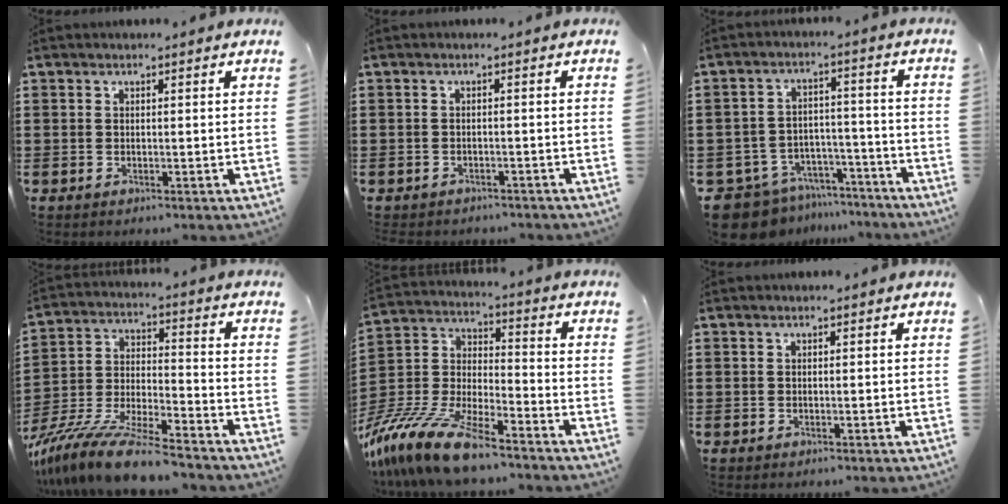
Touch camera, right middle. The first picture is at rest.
{"total": 1.2, "force": [-1.2, 0.3, -0.1], "torque": [-0.003, 0.002, -0.028]}
{"total": 8.9, "force": [-8.2, 3.0, 1.5], "torque": [-0.049, 0.023, -0.163]}
{"total": 11.5, "force": [-10.4, 0.6, 4.9], "torque": [-0.096, 0.015, -0.207]}
{"total": 13.5, "force": [-11.4, 2.2, 6.9], "torque": [-0.164, 0.019, -0.228]}
{"total": 0.0}